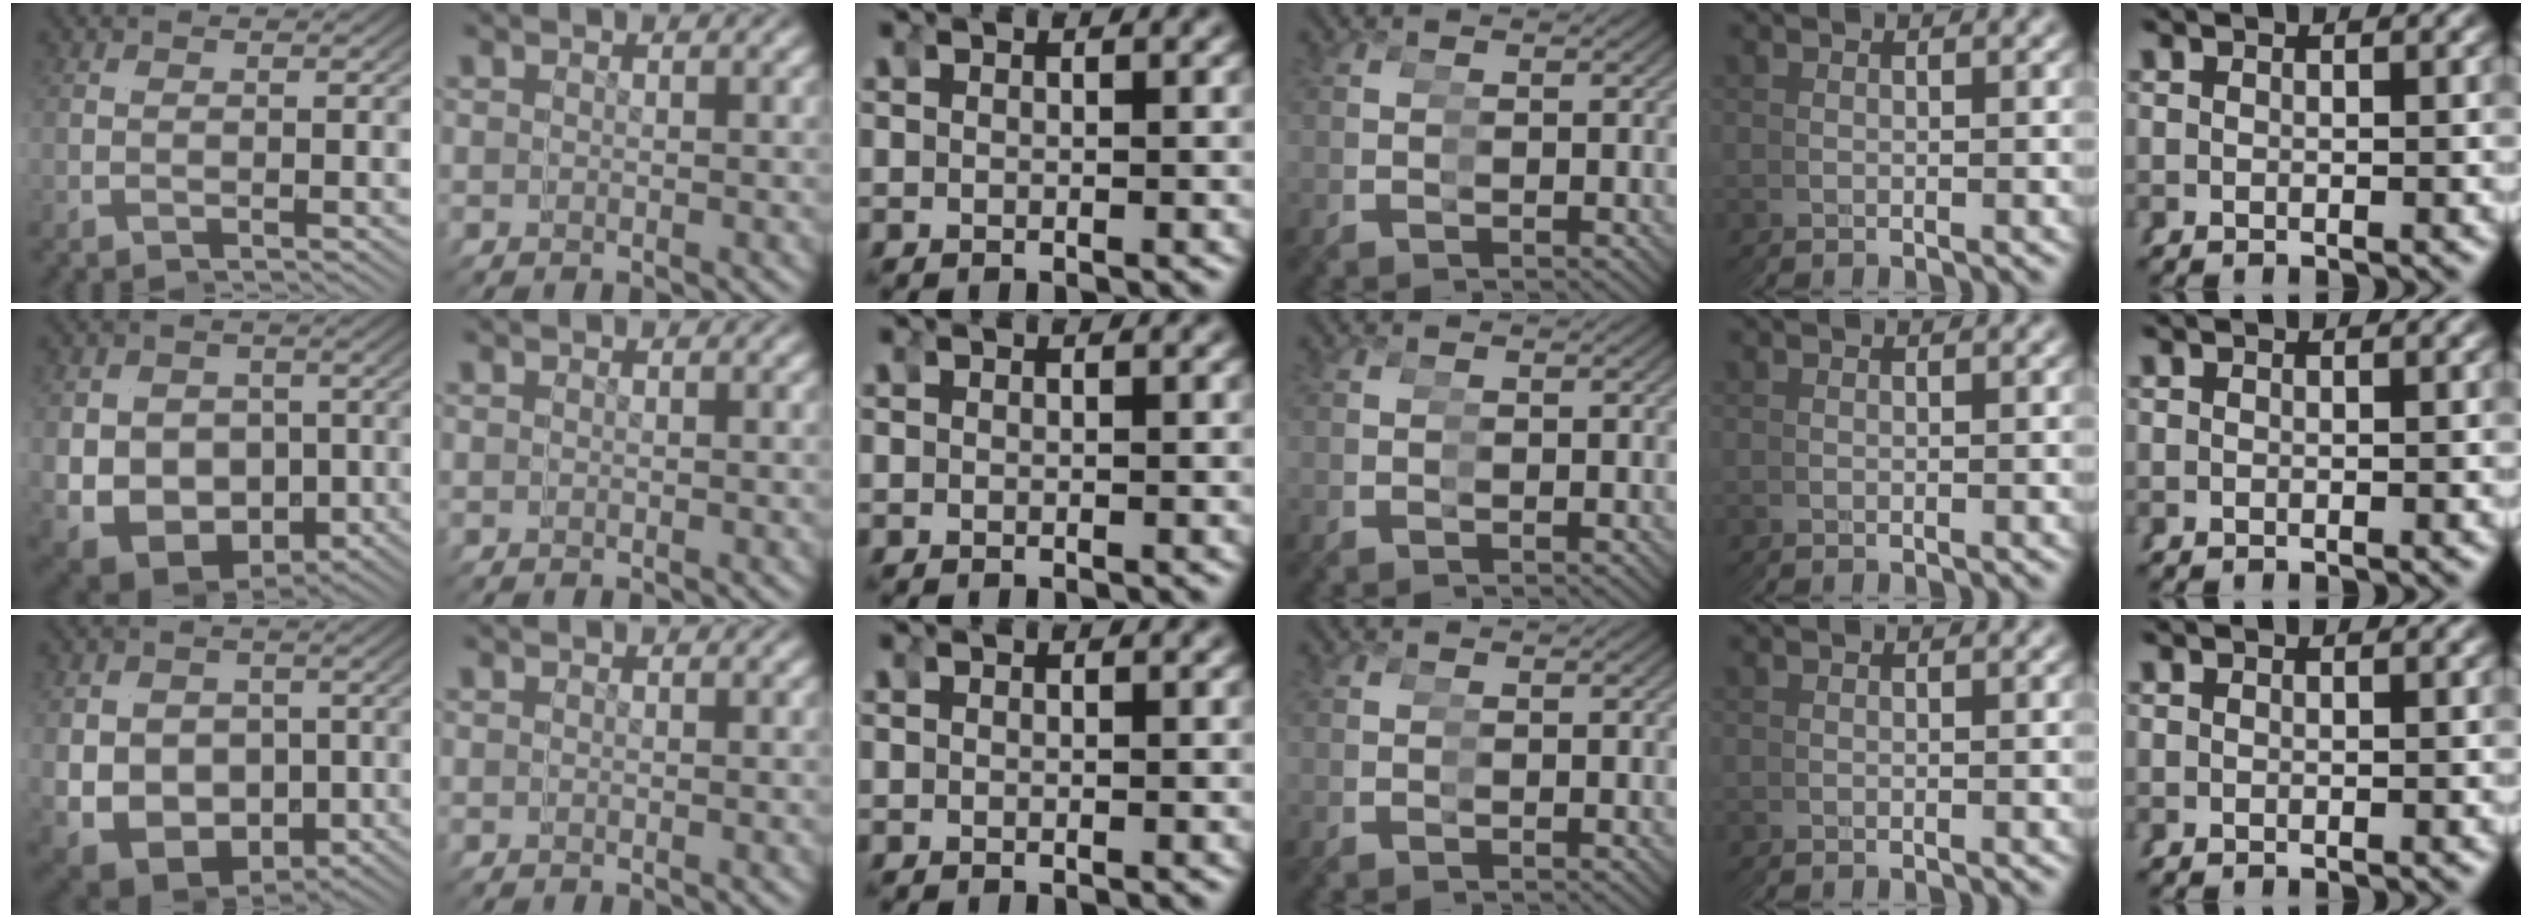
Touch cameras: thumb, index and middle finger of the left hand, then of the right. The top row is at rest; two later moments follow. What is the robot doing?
{"motion": "grasp_and_lifting", "object": "bandage"}